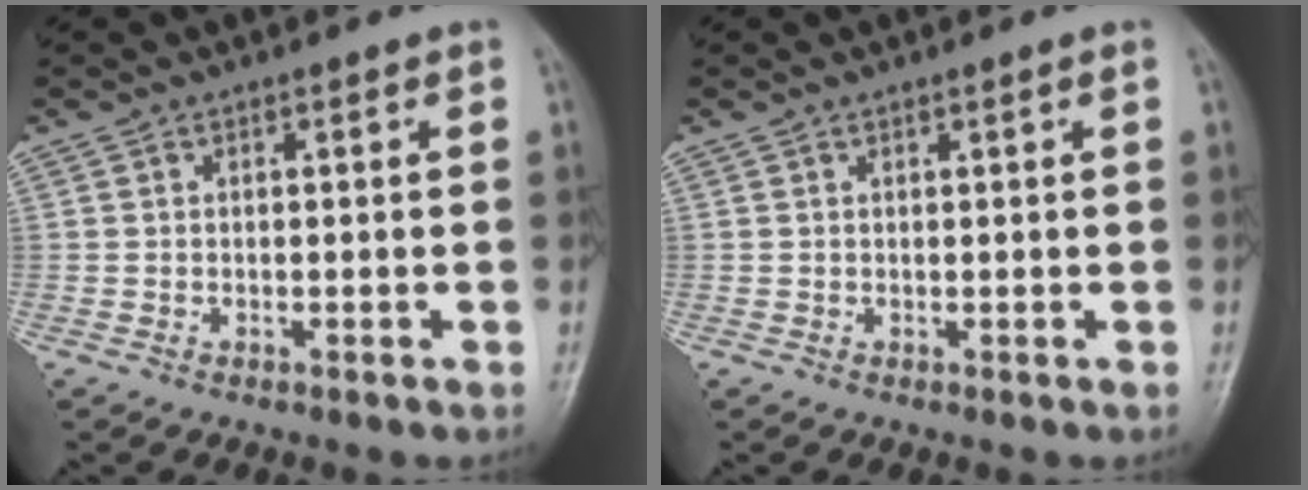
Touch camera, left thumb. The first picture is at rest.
{"total": 0.5, "force": [0.2, 0.0, 0.5], "torque": [-0.009, 0.000, 0.005]}